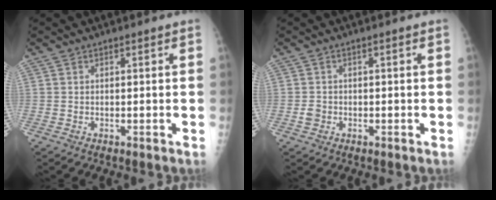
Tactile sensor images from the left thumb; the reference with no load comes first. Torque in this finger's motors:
{"motor_torque": [-0.32, 0.40, 0.16, 0.07, 0.00]}